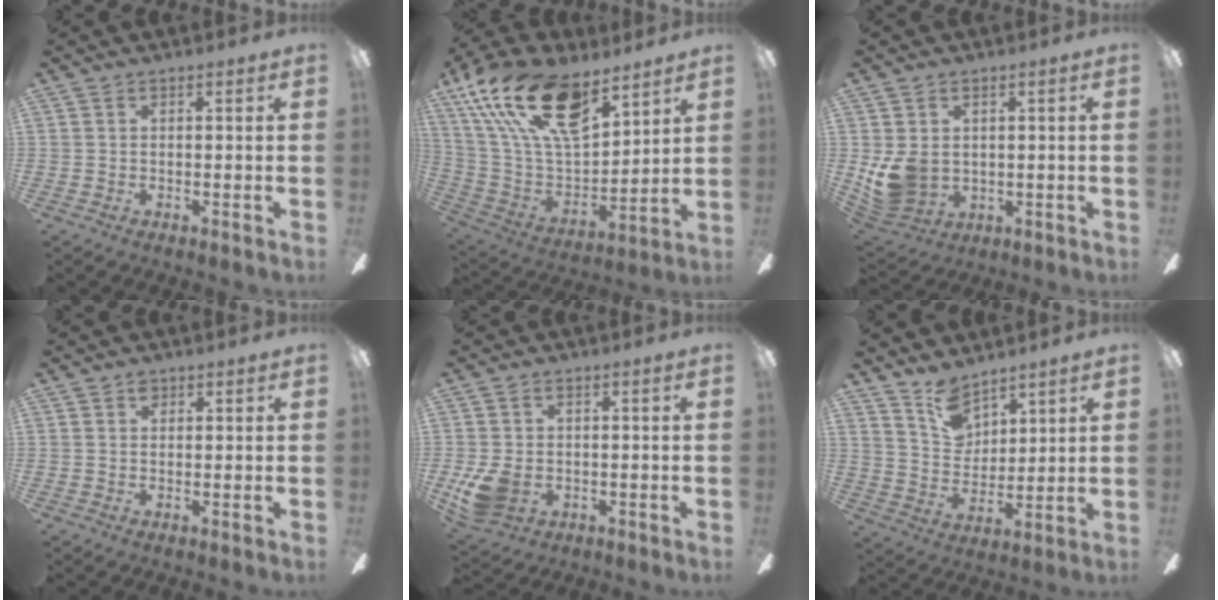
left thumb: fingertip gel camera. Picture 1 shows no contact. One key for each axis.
{"total": 23.4, "fx": 14.2, "fy": 10.6, "fz": 15.3, "tx": -0.295, "ty": -0.074, "tz": 0.250}
{"total": 7.8, "fx": 0.6, "fy": 6.2, "fz": 4.8, "tx": -0.120, "ty": -0.008, "tz": 0.014}
{"total": 1.4, "fx": 0.8, "fy": 0.9, "fz": 0.6, "tx": -0.005, "ty": 0.000, "tz": 0.013}
{"total": 8.0, "fx": -1.9, "fy": 5.6, "fz": 5.4, "tx": -0.123, "ty": 0.004, "tz": -0.029}
{"total": 9.4, "fx": 7.4, "fy": 5.1, "fz": 2.5, "tx": -0.048, "ty": -0.043, "tz": 0.142}